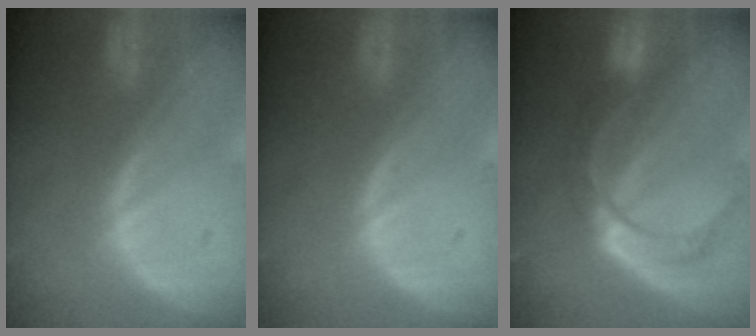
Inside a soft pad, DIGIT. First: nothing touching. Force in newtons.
{"total": 0.0}
{"total": 8.8, "press": 7.4, "slide": 4.7}